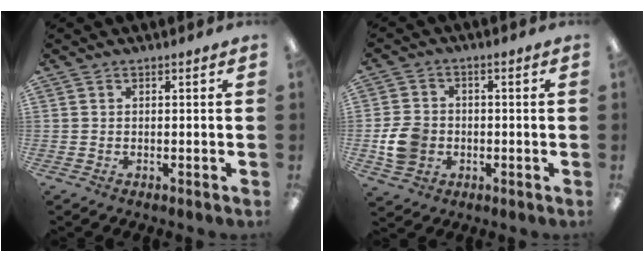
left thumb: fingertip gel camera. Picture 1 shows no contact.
{"total": 7.8, "force": [-1.6, 6.5, 4.0], "torque": [-0.078, 0.007, -0.029]}